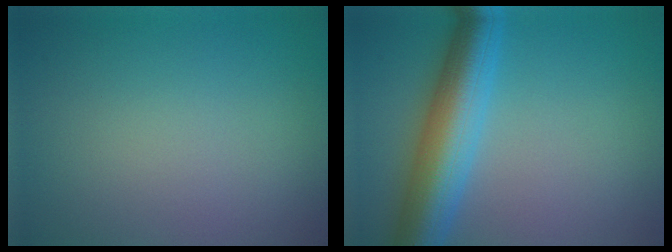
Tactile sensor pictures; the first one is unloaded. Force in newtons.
{"total": 8.0, "press": 8.0, "slide": 0.2}